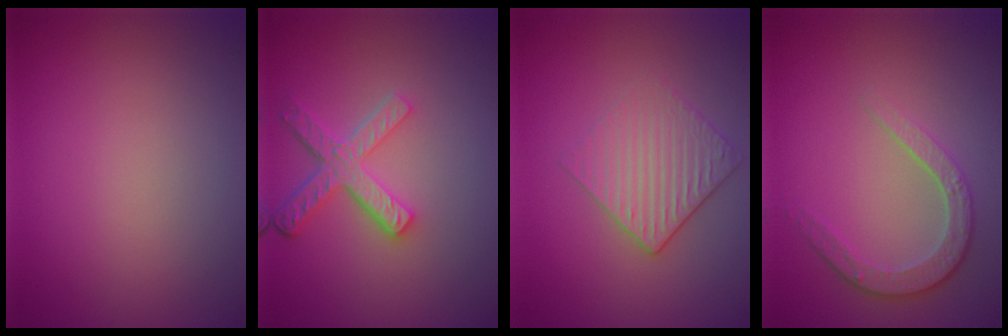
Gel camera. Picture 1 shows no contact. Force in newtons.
{"total": 4.2, "press": 3.3, "slide": 2.7}
{"total": 3.2, "press": 2.6, "slide": 1.8}
{"total": 3.6, "press": 2.8, "slide": 2.2}